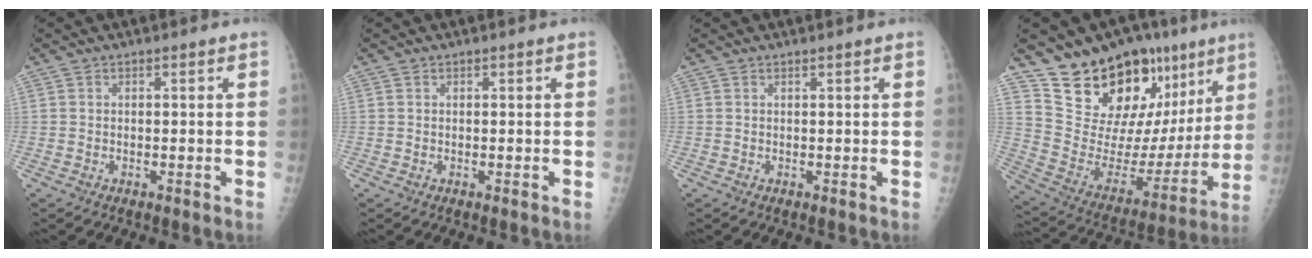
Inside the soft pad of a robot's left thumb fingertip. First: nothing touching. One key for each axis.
{"total": 0.0}
{"total": 0.0}
{"total": 24.4, "fx": 15.5, "fy": 12.8, "fz": 13.8, "tx": -0.157, "ty": -0.056, "tz": 0.257}